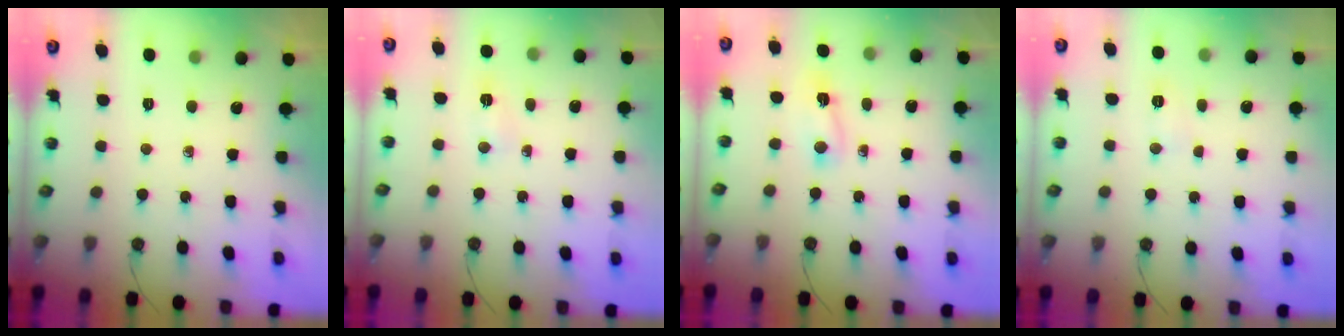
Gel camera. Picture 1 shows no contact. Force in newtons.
{"total": 6.8, "press": 2.6, "slide": 6.3}
{"total": 2.6, "press": 2.6, "slide": 0.6}
{"total": 4.1, "press": 4.0, "slide": 1.0}